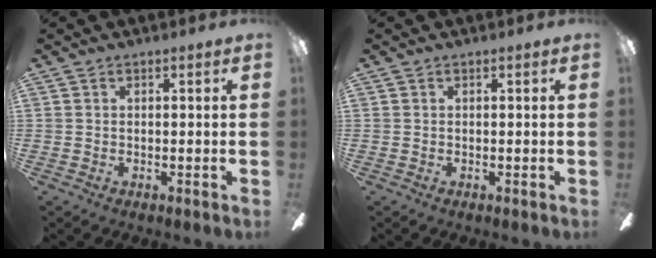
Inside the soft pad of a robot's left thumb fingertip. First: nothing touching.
{"total": 0.0}